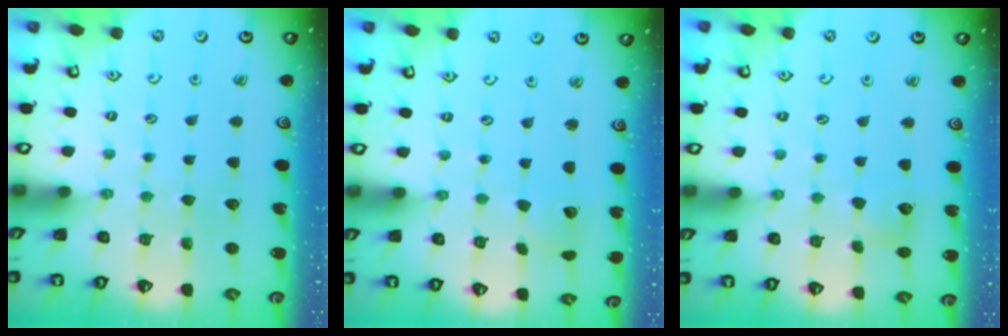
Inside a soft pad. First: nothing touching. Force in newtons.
{"total": 2.6, "press": 2.6, "slide": 0.1}
{"total": 7.5, "press": 7.5, "slide": 0.7}